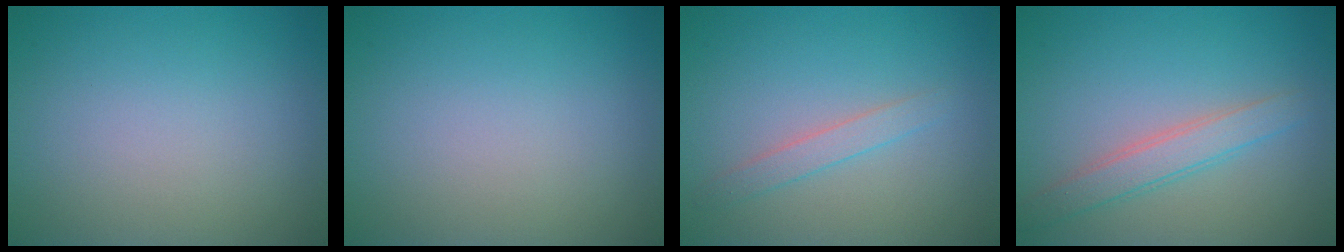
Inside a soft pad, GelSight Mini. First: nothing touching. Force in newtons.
{"total": 0.0}
{"total": 1.5, "press": 1.5, "slide": 0.1}
{"total": 2.5, "press": 2.5, "slide": 0.1}